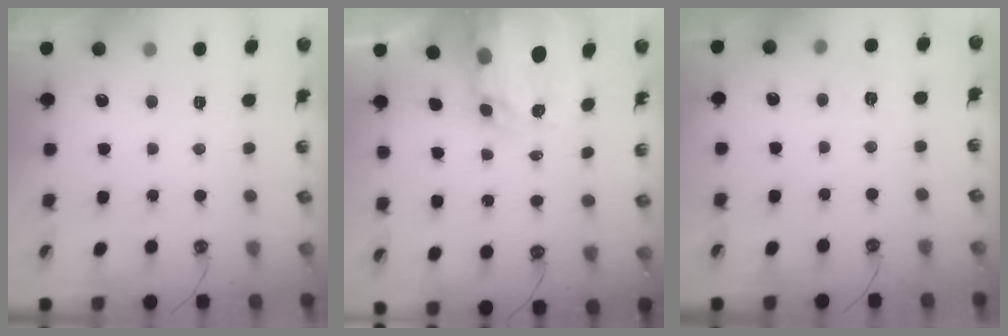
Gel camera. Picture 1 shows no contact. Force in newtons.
{"total": 6.7, "press": 6.7, "slide": 0.6}
{"total": 4.2, "press": 4.2, "slide": 0.4}